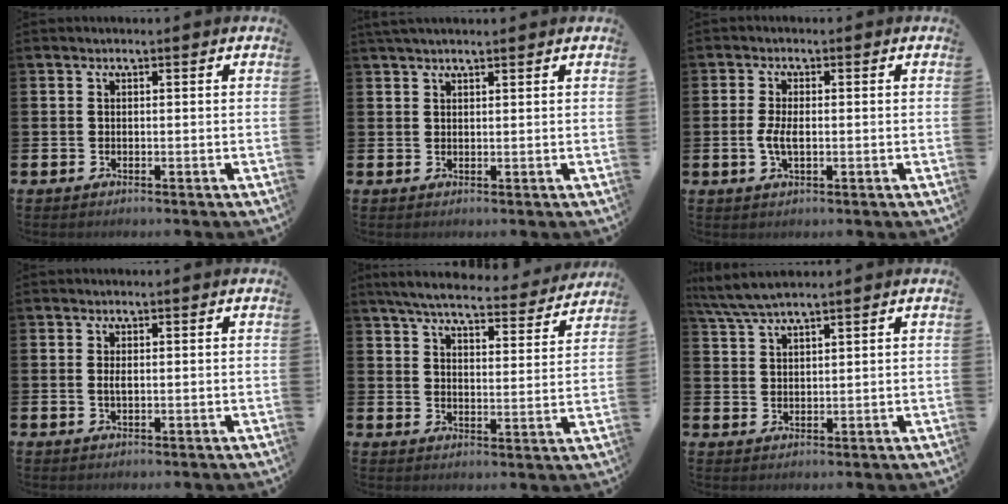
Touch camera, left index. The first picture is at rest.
{"total": 1.7, "force": [1.6, 0.2, 0.6], "torque": [-0.015, 0.002, 0.029]}
{"total": 3.0, "force": [-0.3, 1.3, 2.7], "torque": [-0.057, 0.001, -0.009]}
{"total": 0.9, "force": [0.1, 0.3, 0.8], "torque": [-0.016, 0.001, 0.001]}
{"total": 6.5, "force": [6.1, 0.9, 2.2], "torque": [-0.064, -0.036, 0.103]}
{"total": 4.5, "force": [4.1, 0.3, 1.9], "torque": [-0.054, -0.007, 0.076]}